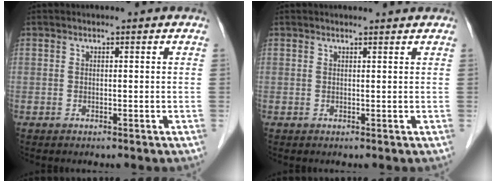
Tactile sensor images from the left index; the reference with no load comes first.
{"total": 1.4, "force": [1.4, 0.0, 0.2], "torque": [-0.007, 0.003, 0.019]}